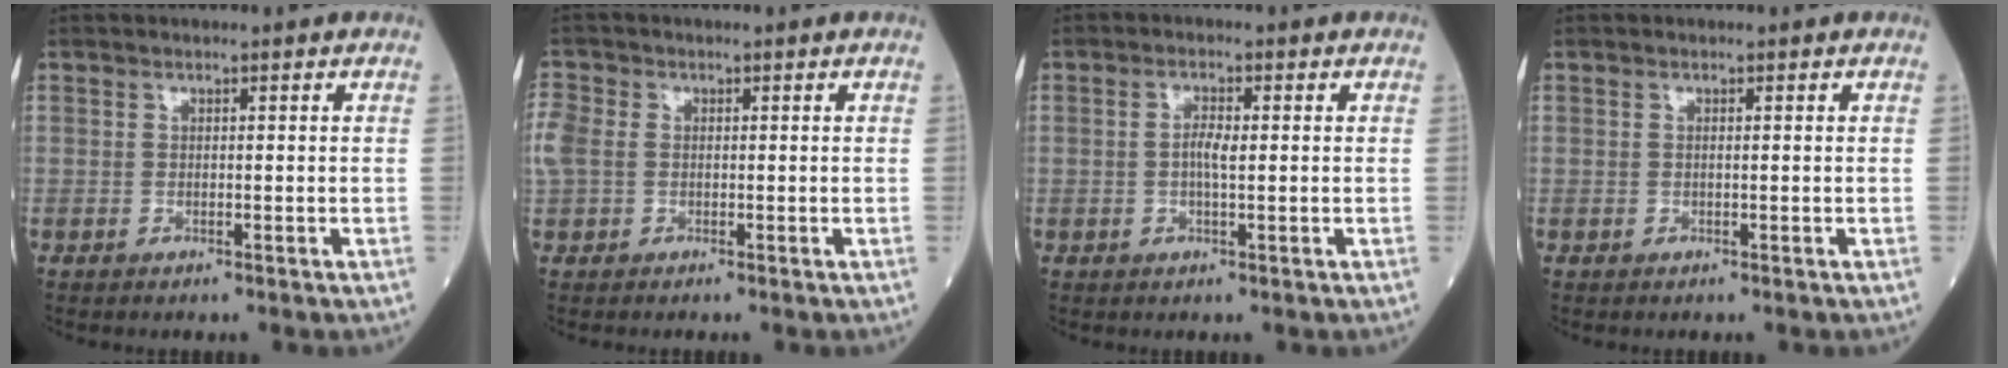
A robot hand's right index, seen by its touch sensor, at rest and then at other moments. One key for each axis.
{"total": 4.3, "fx": 0.1, "fy": 3.4, "fz": 2.7, "tx": -0.101, "ty": 0.015, "tz": 0.003}
{"total": 2.6, "fx": 0.0, "fy": 0.5, "fz": 2.5, "tx": -0.051, "ty": 0.001, "tz": 0.000}
{"total": 0.0}